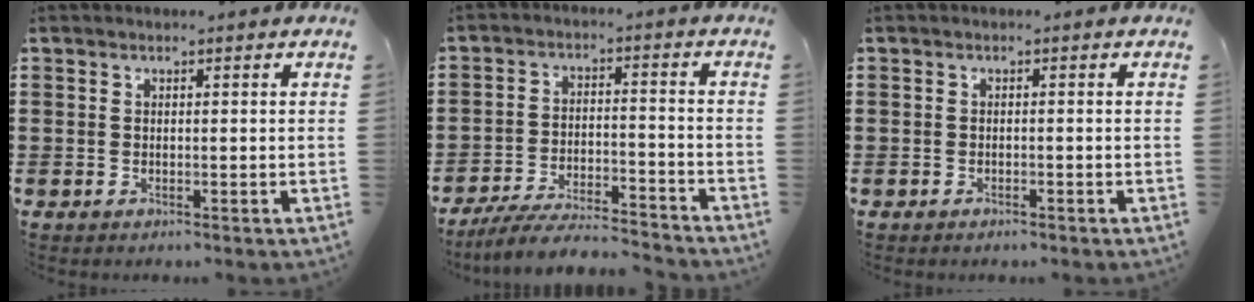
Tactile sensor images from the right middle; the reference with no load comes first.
{"total": 6.9, "force": [-6.5, 0.6, 2.4], "torque": [-0.052, -0.001, -0.127]}
{"total": 0.7, "force": [-0.7, 0.3, 0.1], "torque": [-0.001, 0.002, -0.015]}